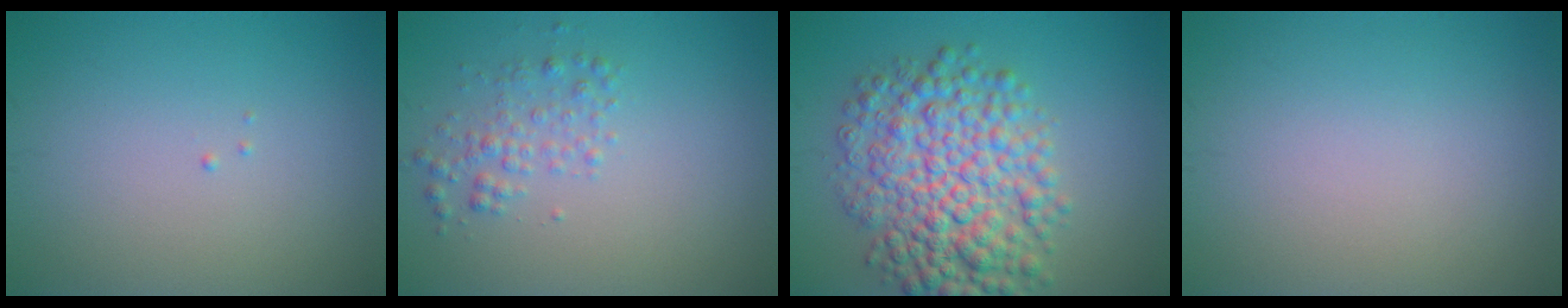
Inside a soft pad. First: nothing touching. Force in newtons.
{"total": 1.9, "press": 1.9, "slide": 0.1}
{"total": 8.6, "press": 8.6, "slide": 0.0}
{"total": 0.0}